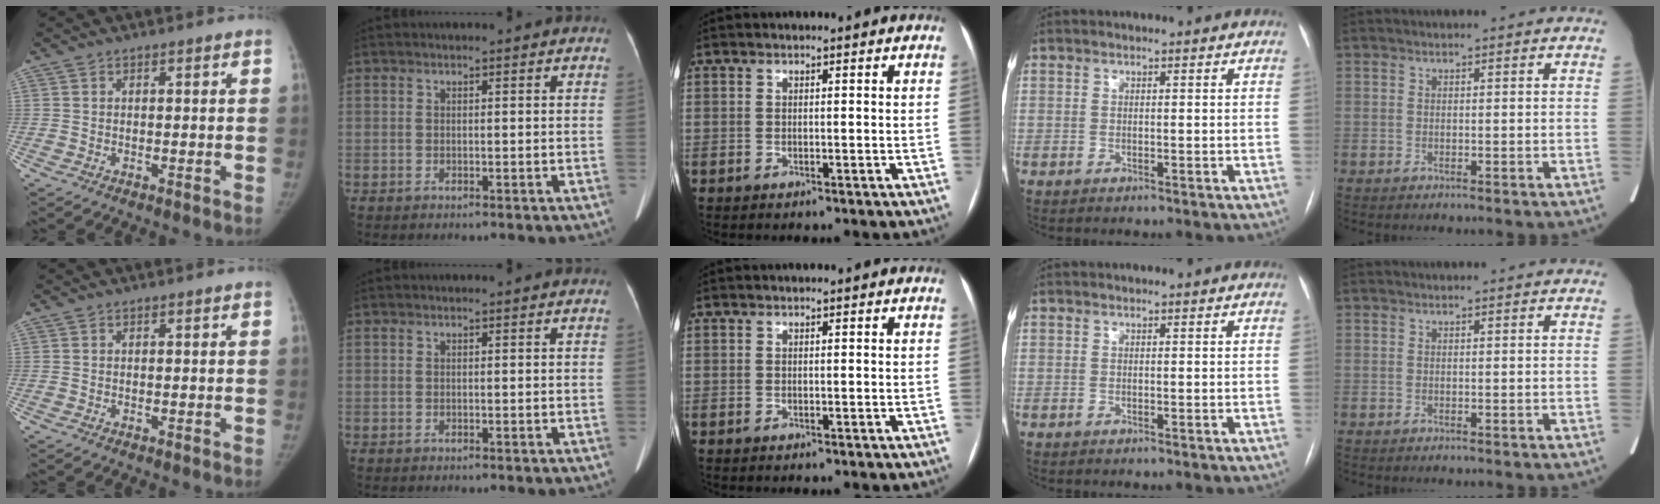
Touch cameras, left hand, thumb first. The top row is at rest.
{}